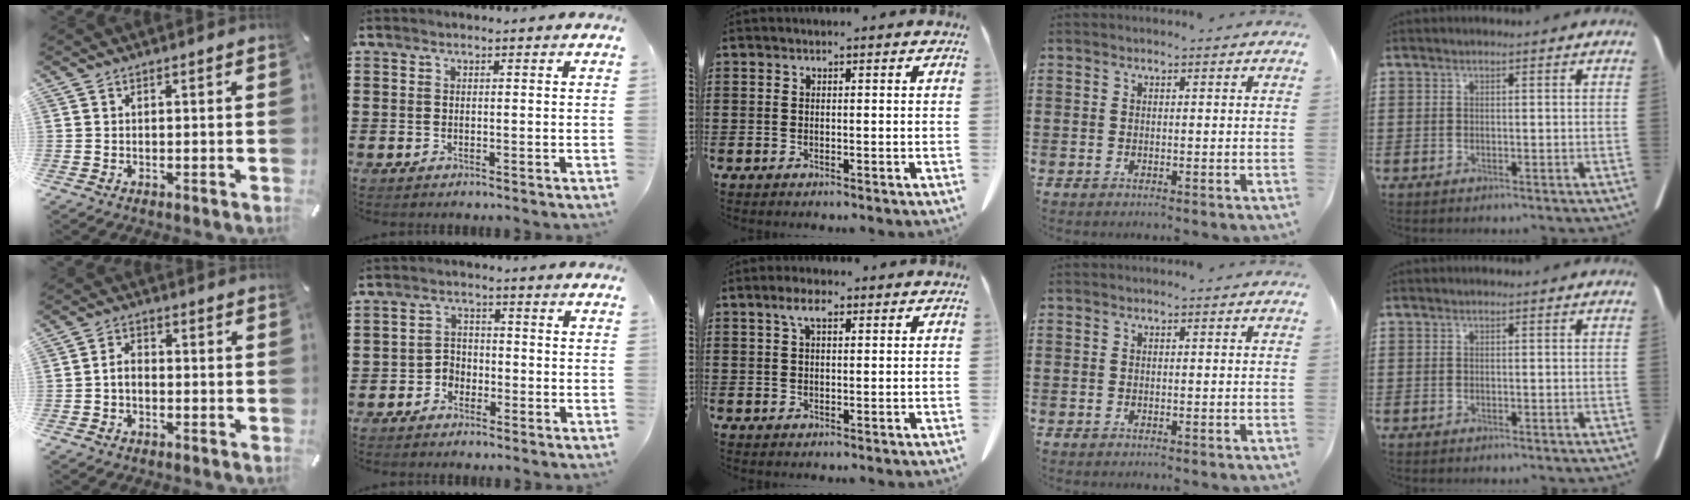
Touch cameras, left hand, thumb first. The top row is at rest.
{"thumb": {"total": 3.4, "force": [-1.1, 2.3, 2.3], "torque": [-0.044, 0.010, -0.020]}, "index": {"total": 2.8, "force": [-2.0, 1.9, 0.4], "torque": [-0.017, 0.007, -0.047]}, "middle": {"total": 3.8, "force": [1.9, 1.3, 3.0], "torque": [-0.066, 0.008, 0.031]}}